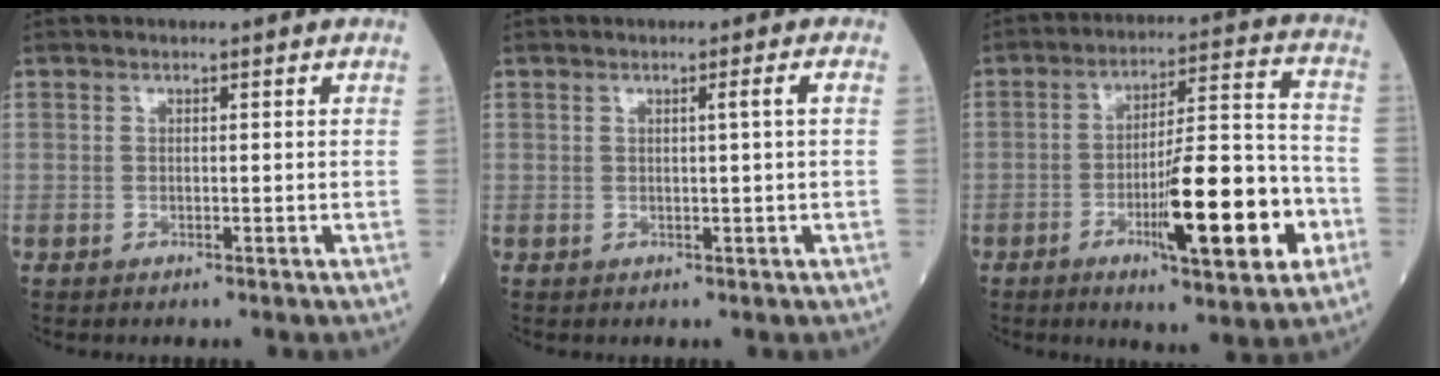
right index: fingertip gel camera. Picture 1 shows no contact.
{"total": 1.3, "force": [0.2, -0.6, 1.2], "torque": [-0.018, 0.000, 0.006]}
{"total": 16.0, "force": [-5.7, 2.3, 14.8], "torque": [-0.234, 0.002, -0.081]}